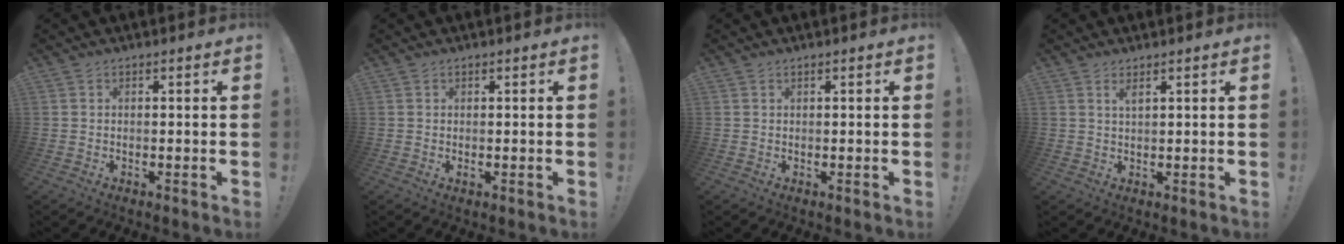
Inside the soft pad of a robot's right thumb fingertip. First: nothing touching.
{"total": 0.0}
{"total": 0.0}
{"total": 1.7, "force": [1.1, 0.2, 1.3], "torque": [-0.019, 0.000, 0.017]}